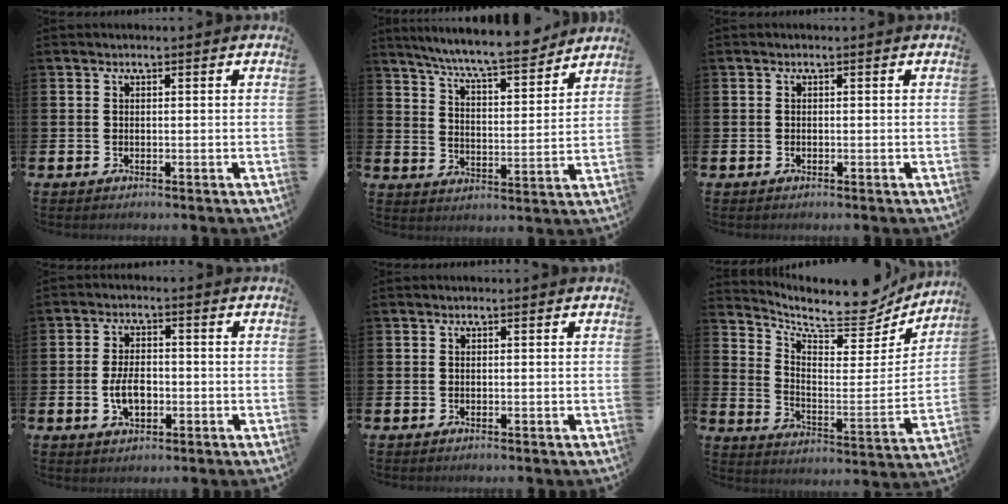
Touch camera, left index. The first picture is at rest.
{"total": 8.4, "force": [7.9, 0.2, 2.9], "torque": [-0.073, -0.057, 0.136]}
{"total": 0.0}
{"total": 4.4, "force": [-0.8, 2.6, 3.5], "torque": [-0.047, -0.001, -0.017]}
{"total": 0.0}
{"total": 9.3, "force": [8.4, 2.8, 2.9], "torque": [-0.063, -0.075, 0.140]}